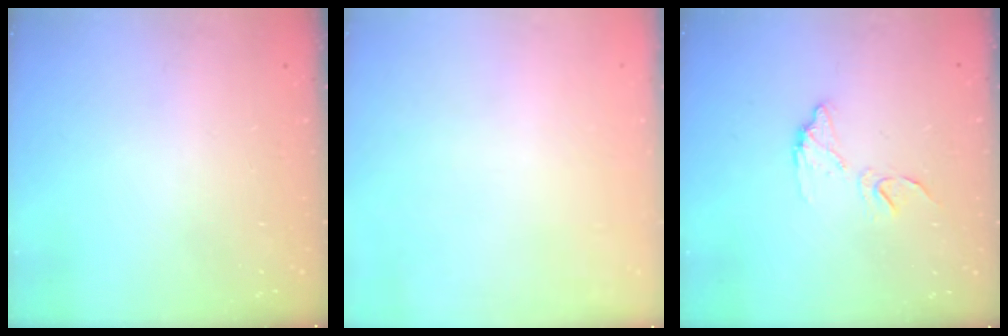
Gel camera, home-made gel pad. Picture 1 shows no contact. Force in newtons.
{"total": 3.4, "press": 3.2, "slide": 1.3}
{"total": 8.2, "press": 8.2, "slide": 0.1}